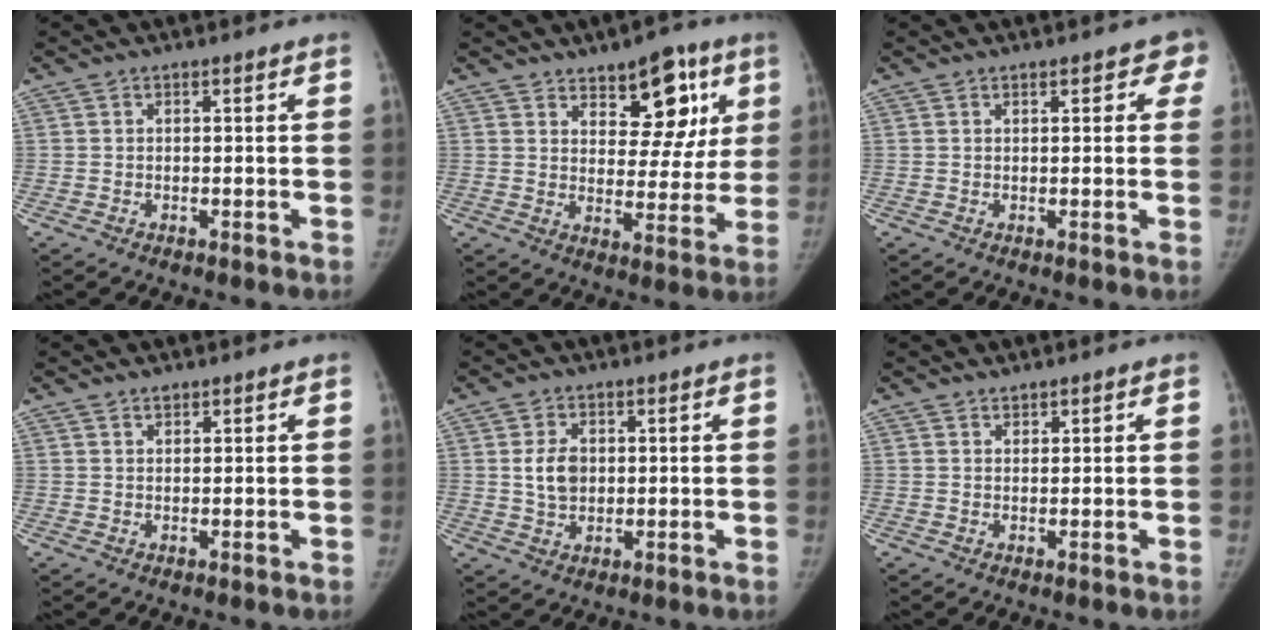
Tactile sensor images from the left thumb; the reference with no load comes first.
{"total": 13.0, "force": [6.7, 7.1, 8.6], "torque": [-0.055, -0.032, 0.094]}
{"total": 3.6, "force": [2.0, 1.8, 2.4], "torque": [0.005, -0.001, 0.014]}
{"total": 1.3, "force": [1.1, 0.6, 0.4], "torque": [-0.001, -0.008, 0.017]}
{"total": 5.4, "force": [1.0, 4.0, 3.5], "torque": [-0.046, -0.008, 0.022]}
{"total": 1.2, "force": [1.1, 0.5, 0.2], "torque": [0.008, -0.008, 0.016]}